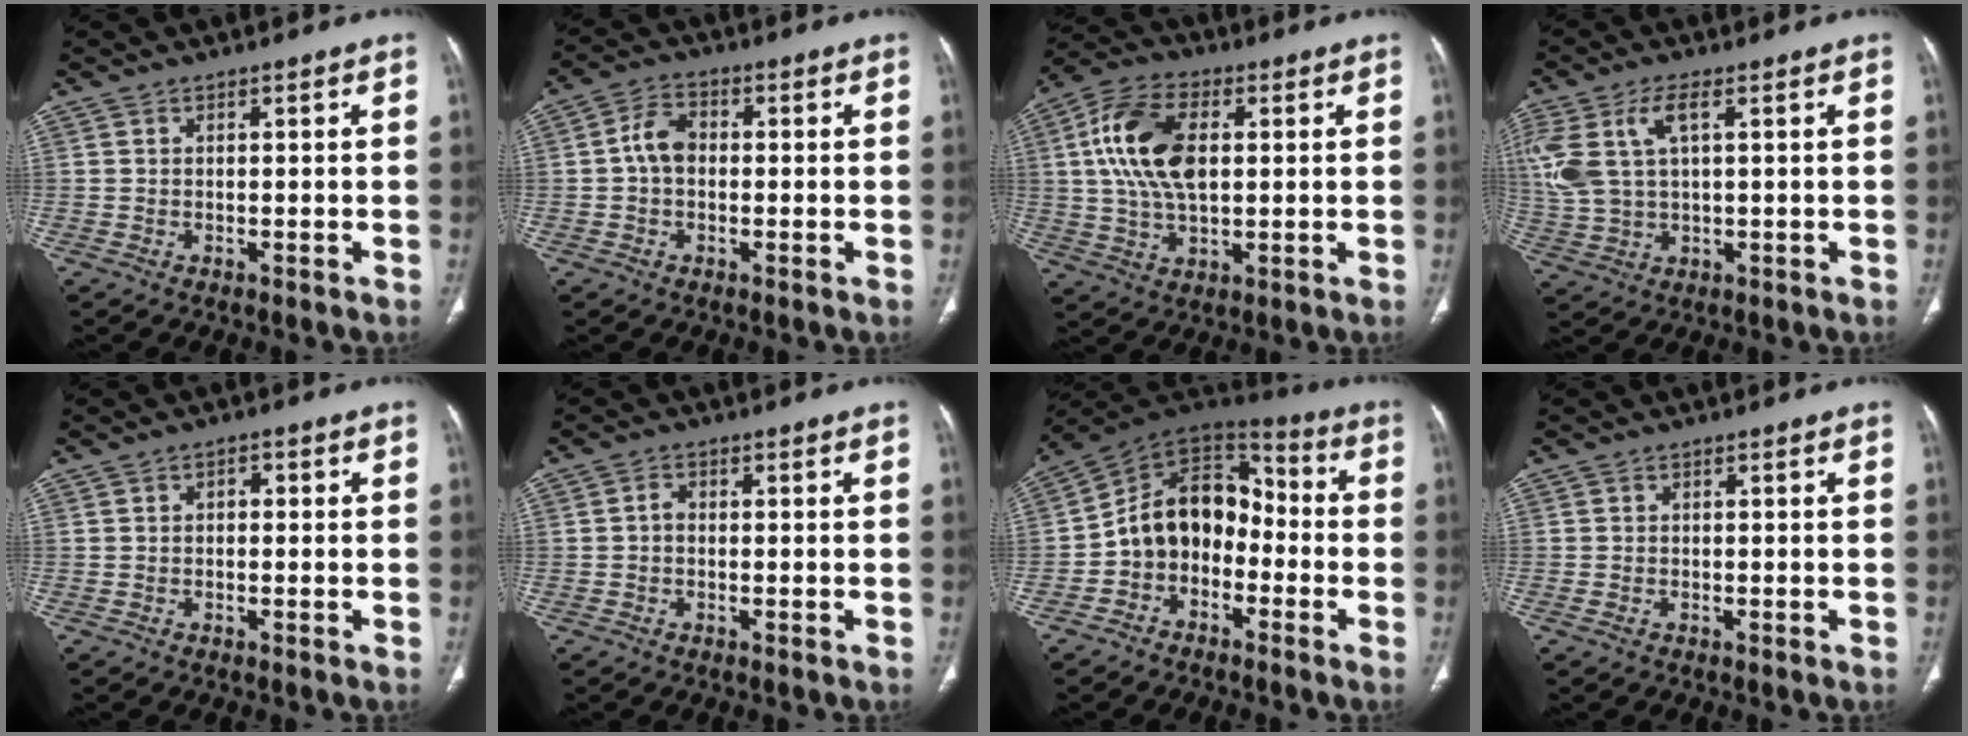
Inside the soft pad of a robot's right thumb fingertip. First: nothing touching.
{"total": 5.3, "force": [-0.1, 3.8, 3.7], "torque": [-0.063, 0.017, -0.011]}
{"total": 14.8, "force": [2.5, 8.4, 12.0], "torque": [-0.234, 0.012, 0.045]}
{"total": 11.9, "force": [3.5, 5.8, 9.8], "torque": [-0.239, 0.012, 0.080]}
{"total": 1.6, "force": [0.1, 1.1, 1.2], "torque": [-0.013, 0.009, -0.002]}
{"total": 1.6, "force": [-0.3, 1.2, 1.0], "torque": [-0.012, 0.004, -0.008]}
{"total": 13.5, "force": [-3.1, 10.3, 8.2], "torque": [-0.100, 0.071, -0.068]}
{"total": 0.8, "force": [-0.4, 0.5, 0.5], "torque": [-0.015, 0.002, -0.007]}